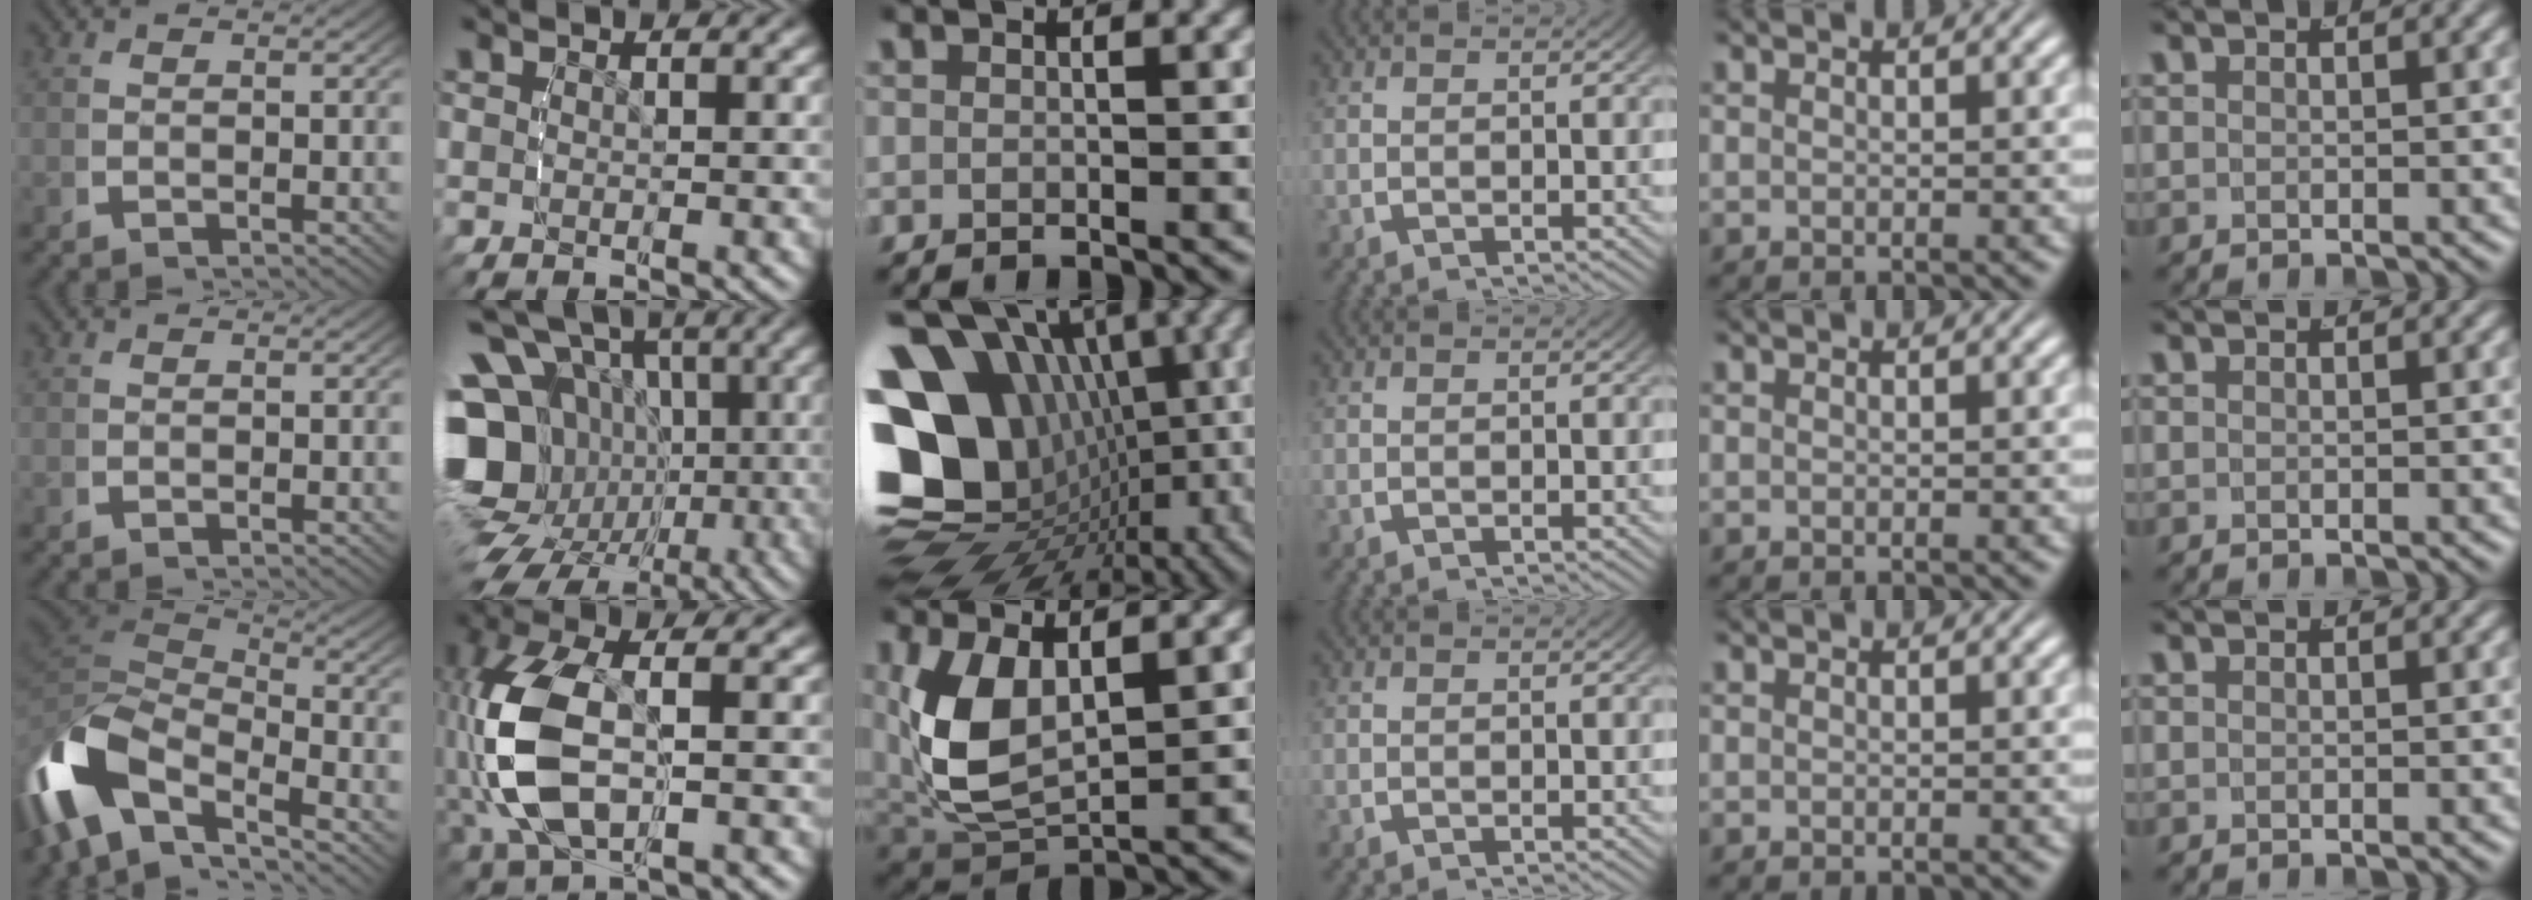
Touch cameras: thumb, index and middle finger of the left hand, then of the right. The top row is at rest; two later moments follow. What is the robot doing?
{"motion": "lift_and_place", "object": "pen"}